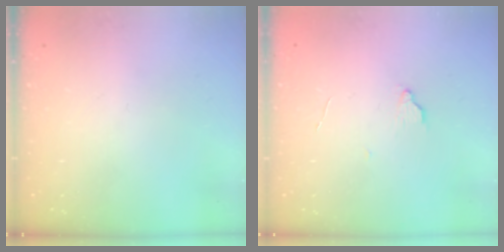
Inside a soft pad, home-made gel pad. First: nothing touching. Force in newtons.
{"total": 3.8, "press": 3.7, "slide": 0.4}